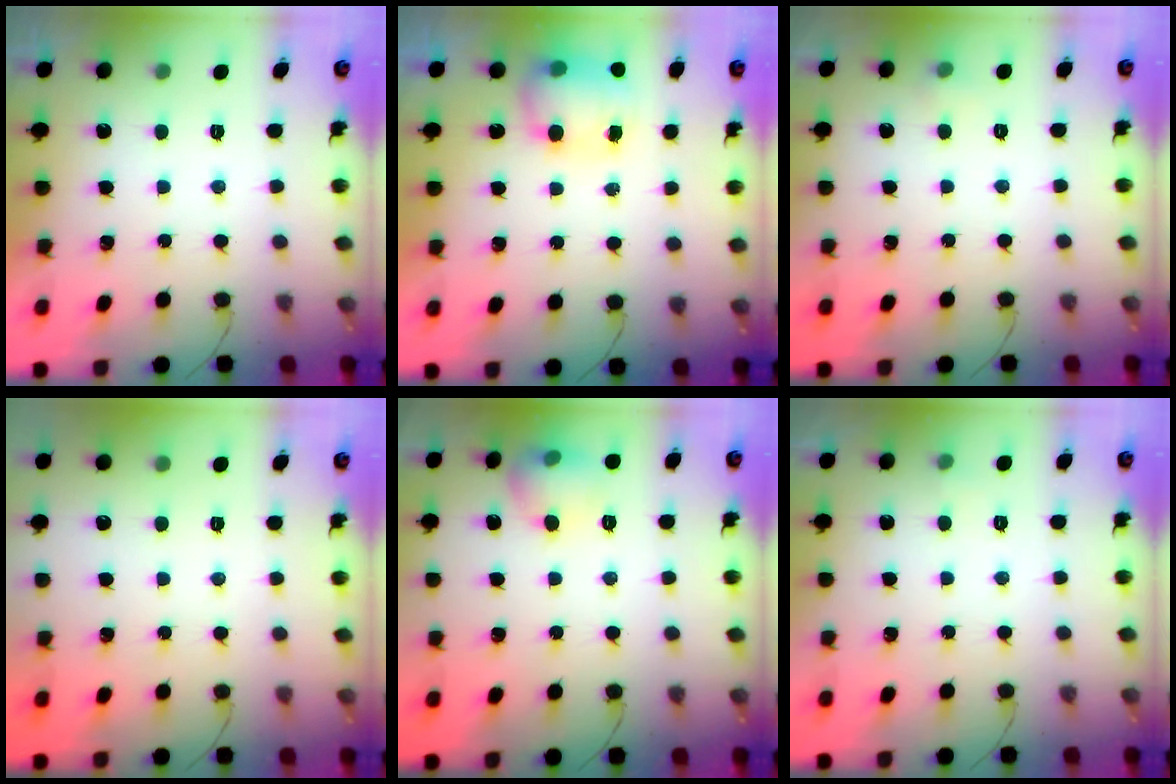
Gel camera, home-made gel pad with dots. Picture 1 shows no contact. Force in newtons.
{"total": 7.2, "press": 7.1, "slide": 1.5}
{"total": 6.1, "press": 2.8, "slide": 5.5}
{"total": 0.0}
{"total": 11.2, "press": 9.0, "slide": 6.7}
{"total": 2.5, "press": 2.4, "slide": 1.0}